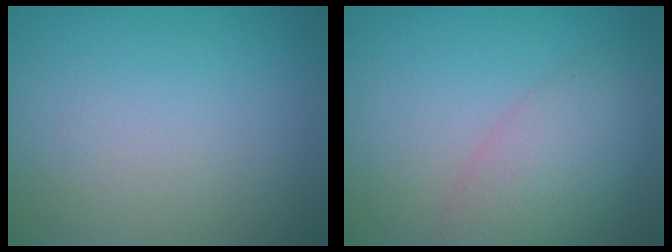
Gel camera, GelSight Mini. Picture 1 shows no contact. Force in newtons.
{"total": 5.8, "press": 5.8, "slide": 0.4}